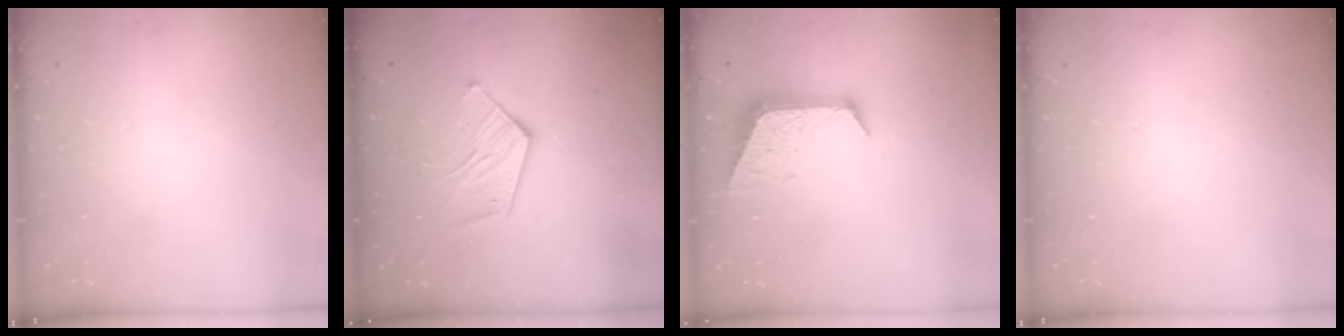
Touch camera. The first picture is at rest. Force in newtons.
{"total": 10.2, "press": 10.2, "slide": 0.7}
{"total": 11.7, "press": 11.7, "slide": 0.9}
{"total": 0.0}